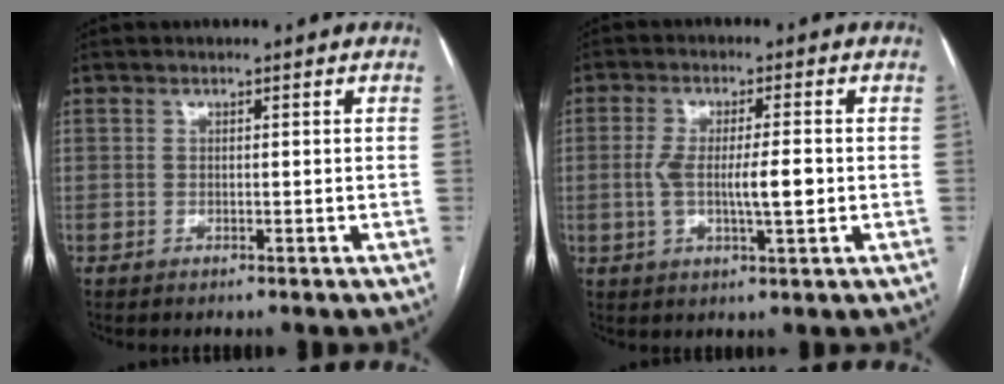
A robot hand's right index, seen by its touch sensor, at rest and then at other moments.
{"total": 6.9, "force": [-0.7, 1.1, 6.8], "torque": [-0.125, 0.002, -0.012]}